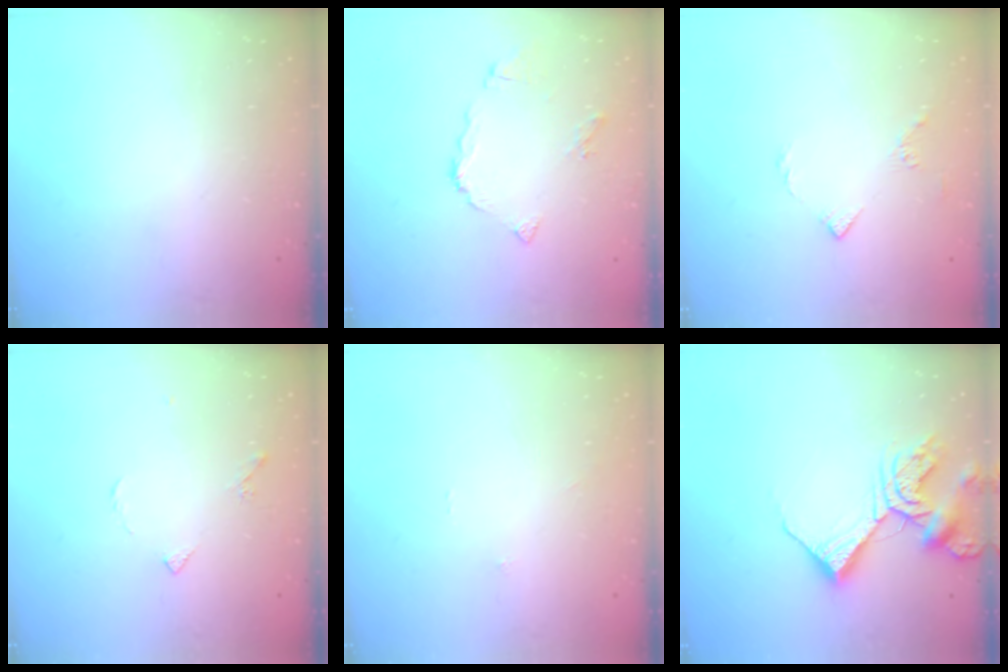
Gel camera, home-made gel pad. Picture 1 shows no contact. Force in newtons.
{"total": 7.6, "press": 7.6, "slide": 0.8}
{"total": 4.8, "press": 4.7, "slide": 0.9}
{"total": 3.8, "press": 3.7, "slide": 0.8}
{"total": 0.0}
{"total": 13.6, "press": 13.6, "slide": 1.6}